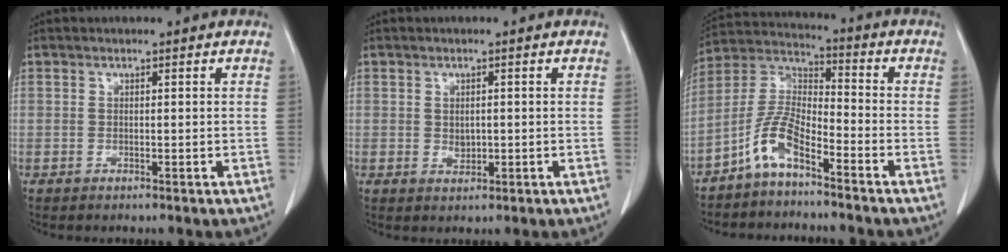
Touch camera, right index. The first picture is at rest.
{"total": 1.7, "force": [0.0, 1.1, 1.3], "torque": [-0.022, -0.004, 0.006]}
{"total": 7.8, "force": [-5.1, 2.0, 5.5], "torque": [-0.127, 0.012, -0.106]}